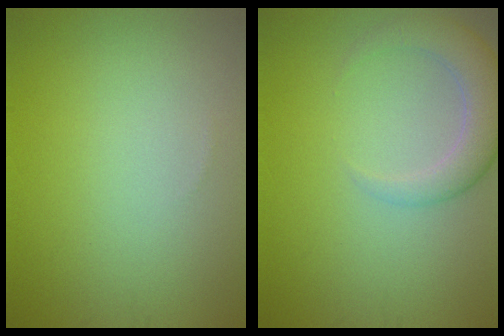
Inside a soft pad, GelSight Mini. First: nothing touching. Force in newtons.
{"total": 3.9, "press": 3.9, "slide": 0.3}